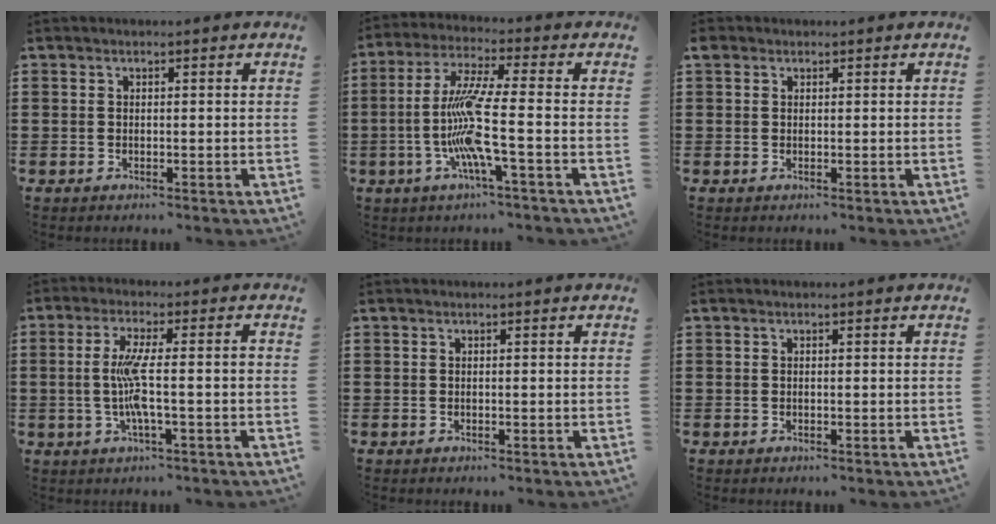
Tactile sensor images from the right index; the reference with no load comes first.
{"total": 10.7, "force": [-2.9, 0.0, 10.3], "torque": [-0.232, -0.022, -0.069]}
{"total": 1.0, "force": [0.4, 0.9, 0.3], "torque": [-0.009, 0.005, 0.008]}
{"total": 6.8, "force": [-0.7, 0.7, 6.7], "torque": [-0.142, -0.009, -0.024]}
{"total": 0.0}
{"total": 0.0}